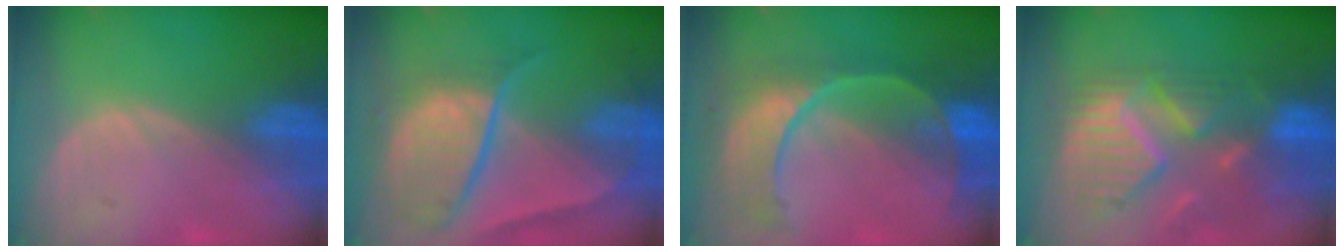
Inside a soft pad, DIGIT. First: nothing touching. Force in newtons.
{"total": 10.7, "press": 8.9, "slide": 5.9}
{"total": 11.2, "press": 9.4, "slide": 6.1}
{"total": 11.8, "press": 10.3, "slide": 5.6}